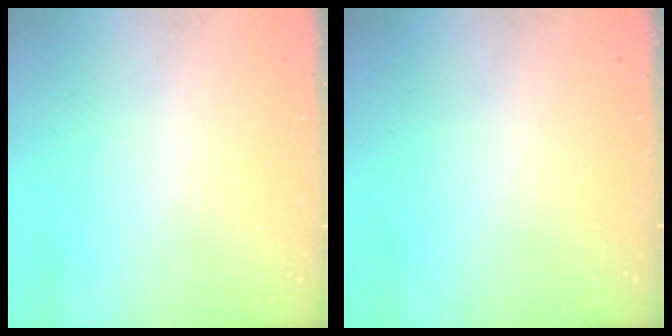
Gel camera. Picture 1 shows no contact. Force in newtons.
{"total": 0.0}